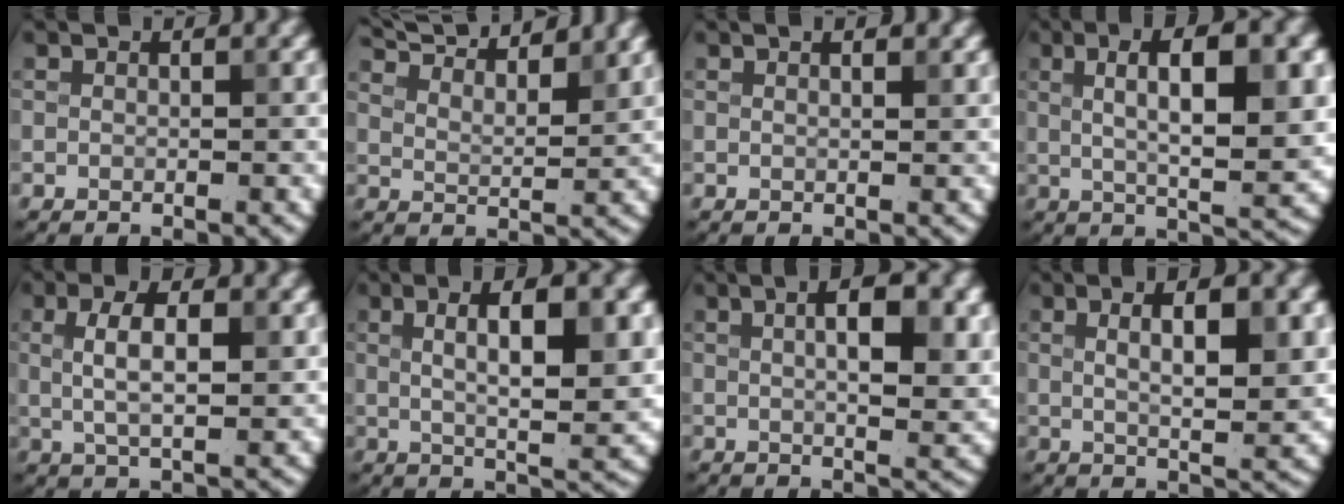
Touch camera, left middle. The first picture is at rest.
{"total": 7.7, "force": [6.9, 1.5, 3.1], "torque": [-0.045, 0.017, 0.089]}
{"total": 2.3, "force": [1.4, 1.0, 1.6], "torque": [-0.003, 0.007, 0.001]}
{"total": 8.9, "force": [1.7, 2.5, 8.4], "torque": [-0.120, 0.005, 0.026]}
{"total": 4.3, "force": [0.8, 1.4, 4.0], "torque": [-0.080, 0.004, 0.014]}
{"total": 7.6, "force": [1.6, 2.1, 7.2], "torque": [-0.103, 0.004, 0.026]}
{"total": 6.1, "force": [1.6, 2.0, 5.5], "torque": [-0.074, 0.006, 0.024]}
{"total": 6.2, "force": [1.6, 1.7, 5.7], "torque": [-0.082, 0.004, 0.027]}